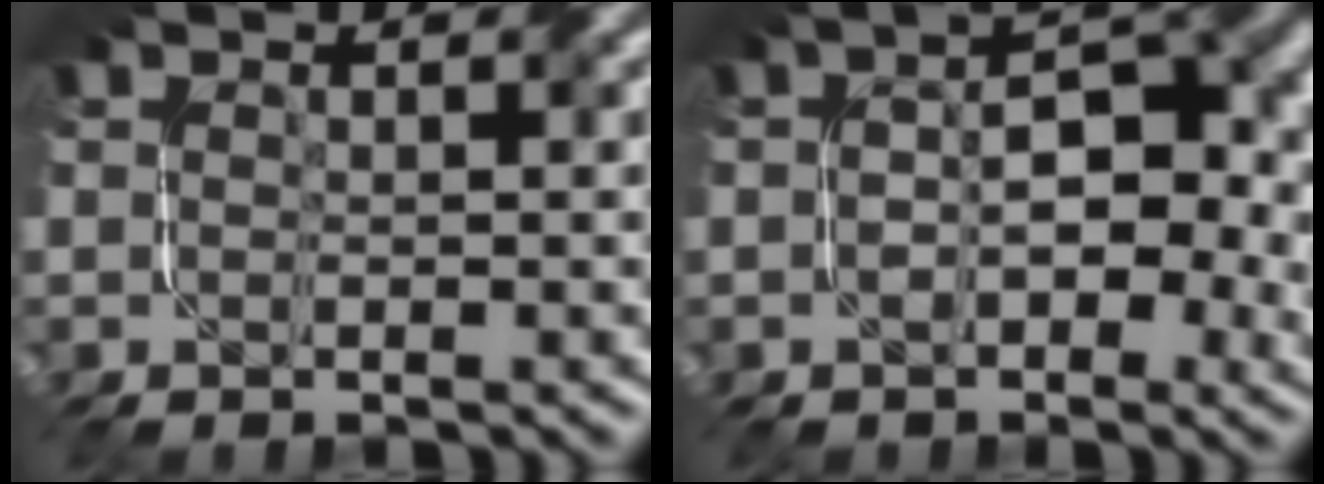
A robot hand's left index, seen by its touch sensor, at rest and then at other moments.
{"total": 7.3, "force": [-0.5, 4.0, 6.1], "torque": [-0.080, 0.009, -0.012]}